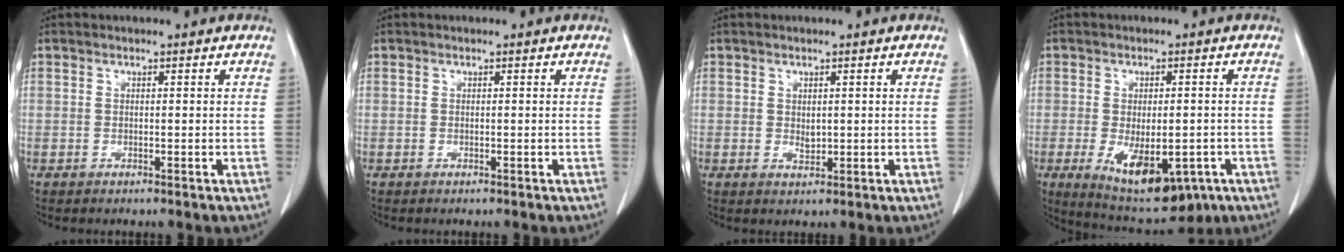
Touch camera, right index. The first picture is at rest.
{"total": 0.0}
{"total": 1.6, "force": [0.3, 1.0, 1.2], "torque": [-0.015, -0.002, 0.011]}
{"total": 13.5, "force": [-5.6, 5.9, 10.7], "torque": [-0.172, -0.016, -0.073]}